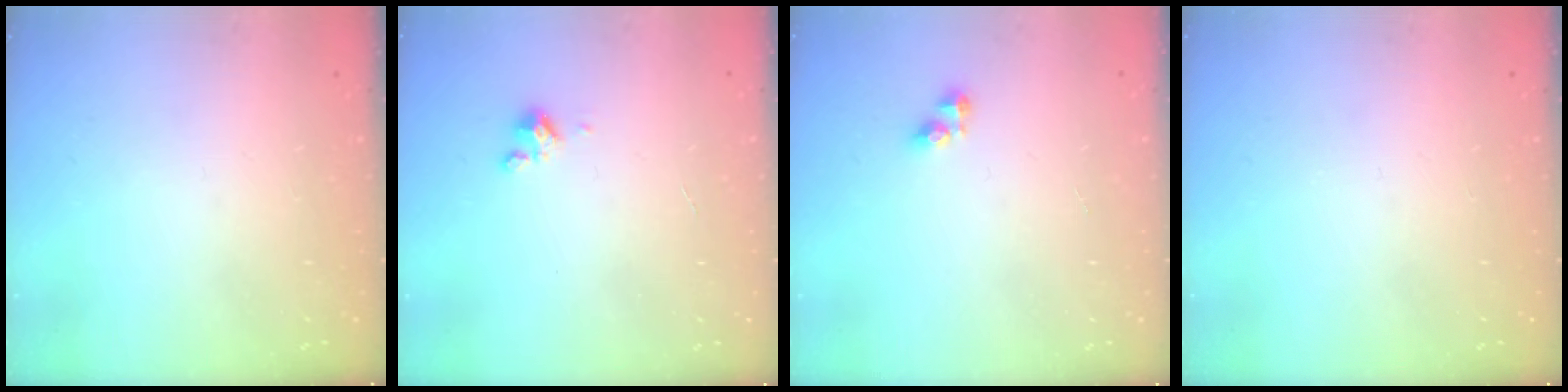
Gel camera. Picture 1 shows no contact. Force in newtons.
{"total": 2.4, "press": 2.4, "slide": 0.2}
{"total": 3.4, "press": 3.3, "slide": 0.5}
{"total": 0.0}